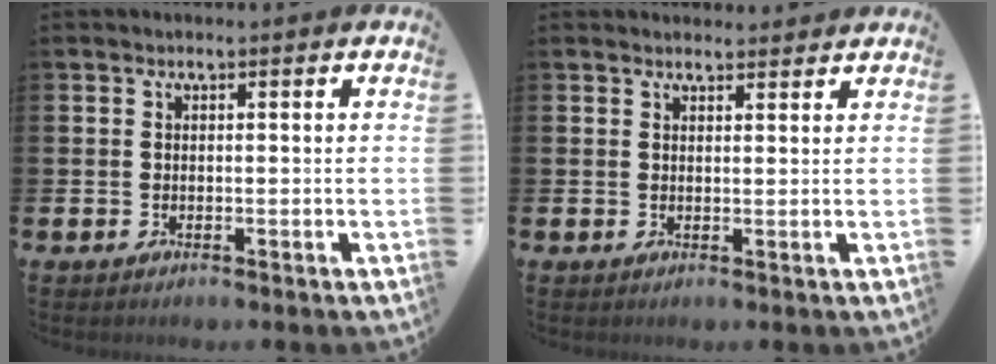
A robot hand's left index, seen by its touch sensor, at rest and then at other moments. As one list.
[{"total": 1.8, "force": [1.7, 0.4, -0.1], "torque": [0.006, -0.007, 0.031]}]